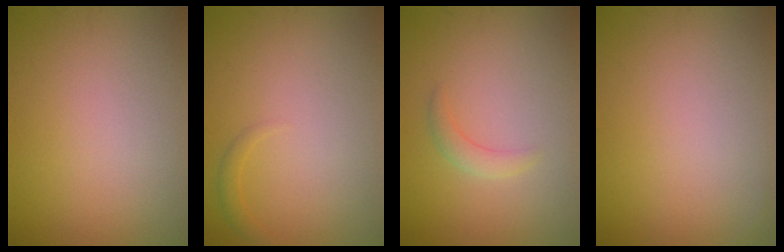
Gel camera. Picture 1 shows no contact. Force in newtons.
{"total": 0.9, "press": 0.9, "slide": 0.1}
{"total": 1.6, "press": 1.6, "slide": 0.2}
{"total": 0.0}